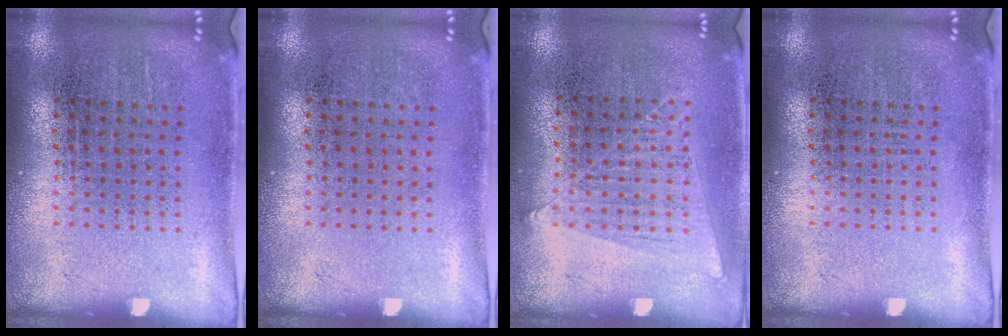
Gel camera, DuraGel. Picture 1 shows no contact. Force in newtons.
{"total": 0.0}
{"total": 1.0, "press": 0.9, "slide": 0.4}
{"total": 0.0}